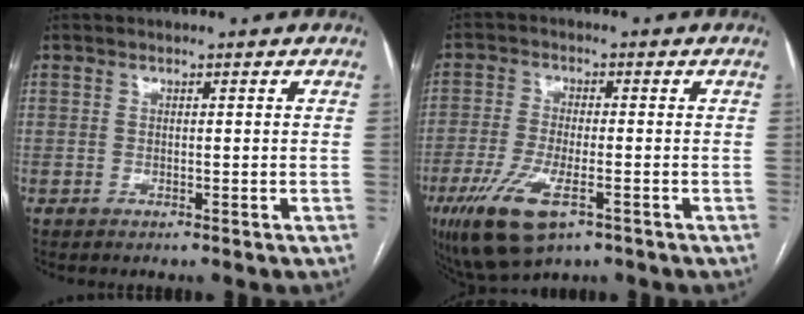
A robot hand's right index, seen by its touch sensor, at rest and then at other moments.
{"total": 10.6, "force": [-5.4, 3.5, 8.5], "torque": [-0.169, -0.021, -0.089]}